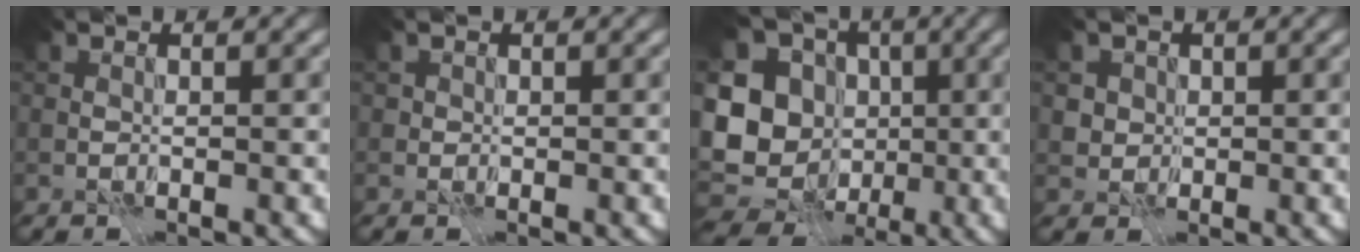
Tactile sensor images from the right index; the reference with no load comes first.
{"total": 0.5, "force": [0.1, 0.5, 0.0], "torque": [0.007, 0.000, -0.003]}
{"total": 12.9, "force": [-1.4, 11.4, 5.9], "torque": [-0.142, -0.003, -0.036]}
{"total": 2.2, "force": [0.7, 2.0, 0.6], "torque": [-0.008, 0.001, 0.021]}